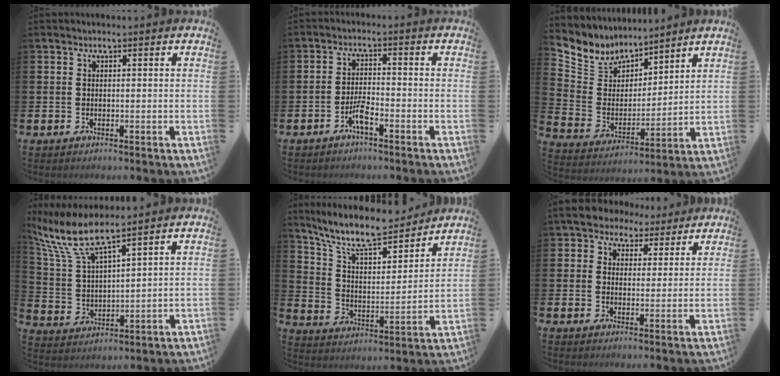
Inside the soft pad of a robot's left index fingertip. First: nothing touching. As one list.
[{"total": 3.2, "force": [-2.0, 0.6, 2.4], "torque": [-0.050, 0.009, -0.034]}, {"total": 6.6, "force": [6.0, 2.9, 0.4], "torque": [-0.060, -0.049, 0.107]}, {"total": 8.2, "force": [7.0, 1.3, 4.1], "torque": [-0.114, -0.029, 0.125]}, {"total": 10.7, "force": [9.5, 2.5, 4.2], "torque": [-0.119, -0.059, 0.167]}, {"total": 5.0, "force": [4.0, 2.8, 0.7], "torque": [-0.036, -0.014, 0.072]}]